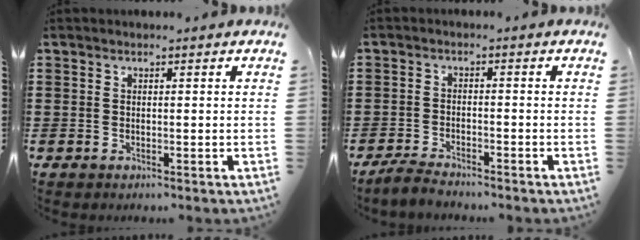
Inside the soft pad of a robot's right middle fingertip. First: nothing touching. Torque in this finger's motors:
{"motor_torque": [0.57, -0.24, 0.01, 0.01]}